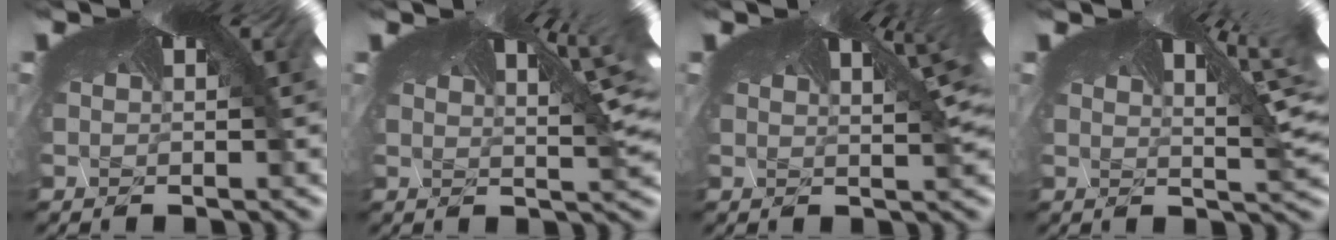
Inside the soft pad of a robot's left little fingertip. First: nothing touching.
{"total": 2.1, "force": [1.6, -0.5, 1.2], "torque": [-0.024, 0.006, 0.009]}
{"total": 2.0, "force": [1.4, -0.1, 1.4], "torque": [-0.016, 0.008, 0.004]}
{"total": 1.6, "force": [1.2, -0.7, 0.7], "torque": [-0.028, 0.003, 0.008]}